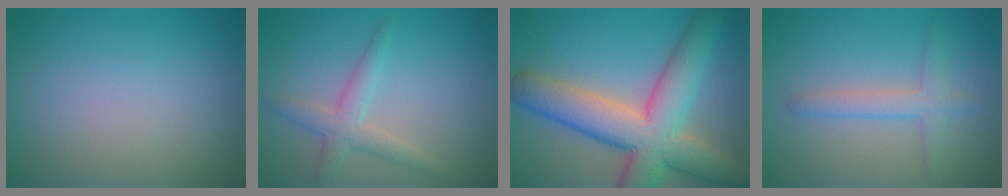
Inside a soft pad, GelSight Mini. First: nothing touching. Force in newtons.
{"total": 2.7, "press": 2.7, "slide": 0.2}
{"total": 10.3, "press": 10.3, "slide": 0.5}
{"total": 2.4, "press": 2.4, "slide": 0.1}